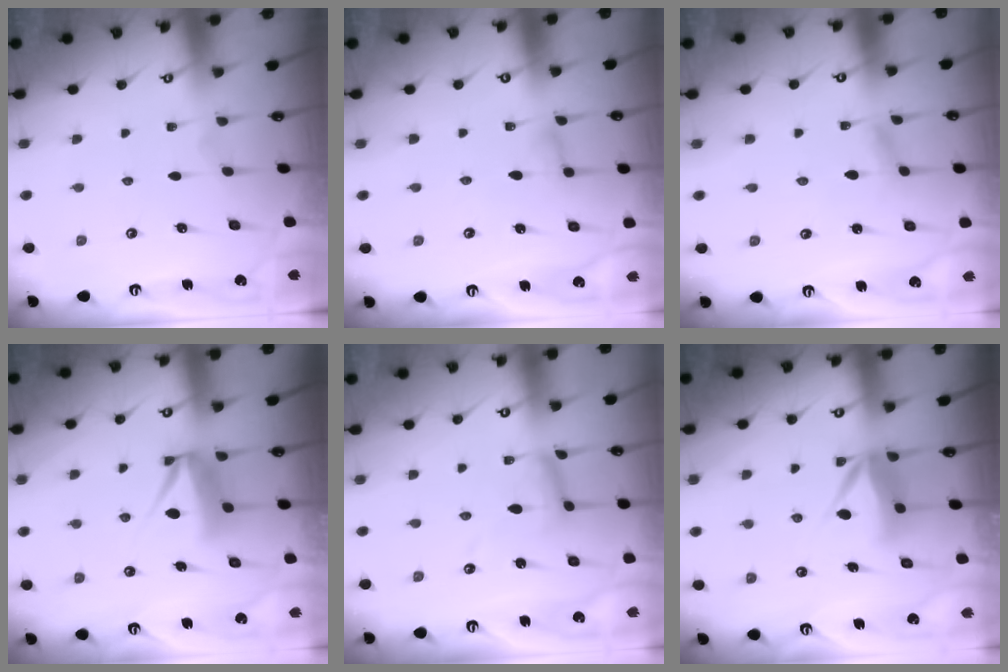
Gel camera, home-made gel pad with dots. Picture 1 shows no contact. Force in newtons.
{"total": 3.0, "press": 3.0, "slide": 0.3}
{"total": 1.9, "press": 1.9, "slide": 0.1}
{"total": 9.9, "press": 9.9, "slide": 0.8}
{"total": 8.4, "press": 8.4, "slide": 0.5}
{"total": 6.7, "press": 6.7, "slide": 0.7}